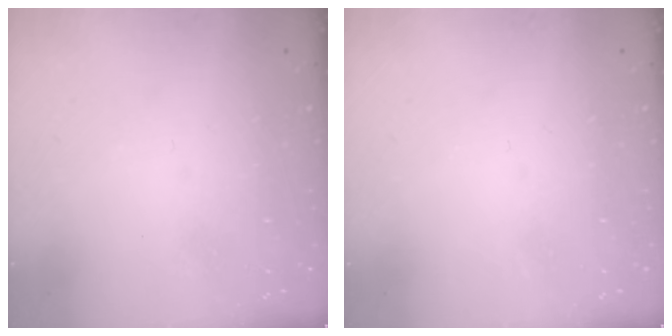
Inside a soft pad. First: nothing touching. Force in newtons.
{"total": 0.0}